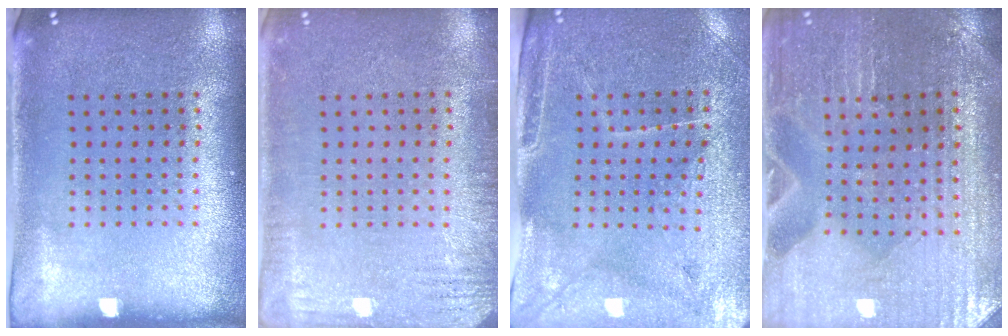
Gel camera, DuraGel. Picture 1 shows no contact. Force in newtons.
{"total": 2.5, "press": 2.5, "slide": 0.4}
{"total": 3.3, "press": 3.1, "slide": 1.0}
{"total": 1.5, "press": 1.4, "slide": 0.2}